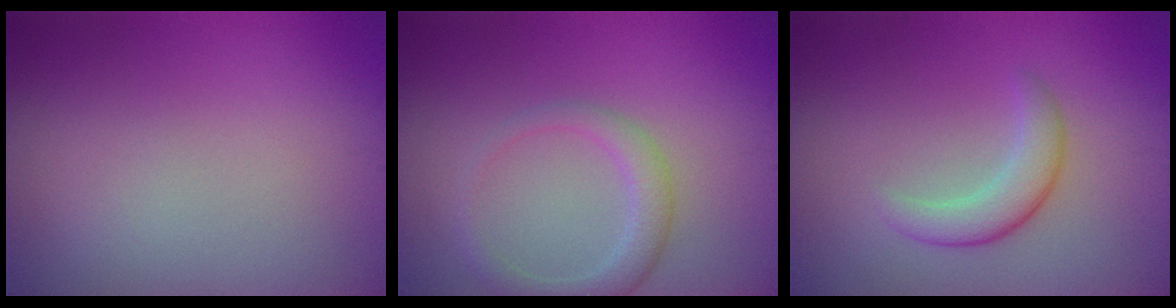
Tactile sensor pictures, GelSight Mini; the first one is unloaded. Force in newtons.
{"total": 2.5, "press": 2.5, "slide": 0.2}
{"total": 2.8, "press": 2.8, "slide": 0.2}